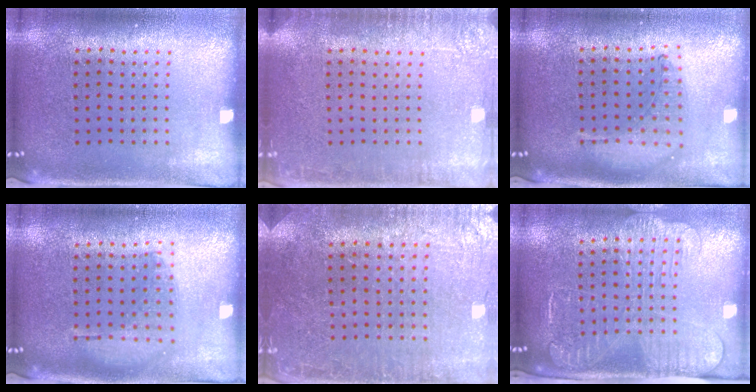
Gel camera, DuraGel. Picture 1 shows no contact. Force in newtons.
{"total": 2.6, "press": 2.5, "slide": 0.5}
{"total": 1.1, "press": 1.0, "slide": 0.2}
{"total": 1.1, "press": 1.0, "slide": 0.4}
{"total": 1.1, "press": 1.1, "slide": 0.1}
{"total": 2.5, "press": 2.0, "slide": 1.4}